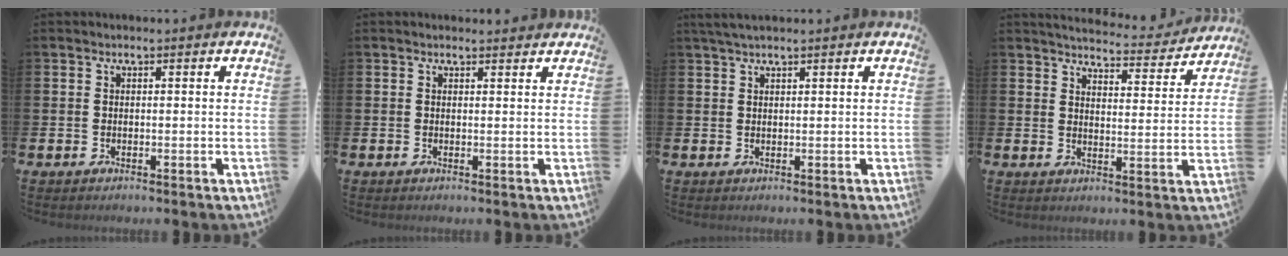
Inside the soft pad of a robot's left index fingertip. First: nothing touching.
{"total": 0.9, "force": [0.8, 0.2, 0.2], "torque": [0.007, -0.002, 0.014]}
{"total": 2.1, "force": [1.7, 0.4, 1.2], "torque": [-0.029, 0.007, 0.033]}
{"total": 4.7, "force": [4.6, 0.7, 0.6], "torque": [-0.017, -0.039, 0.075]}